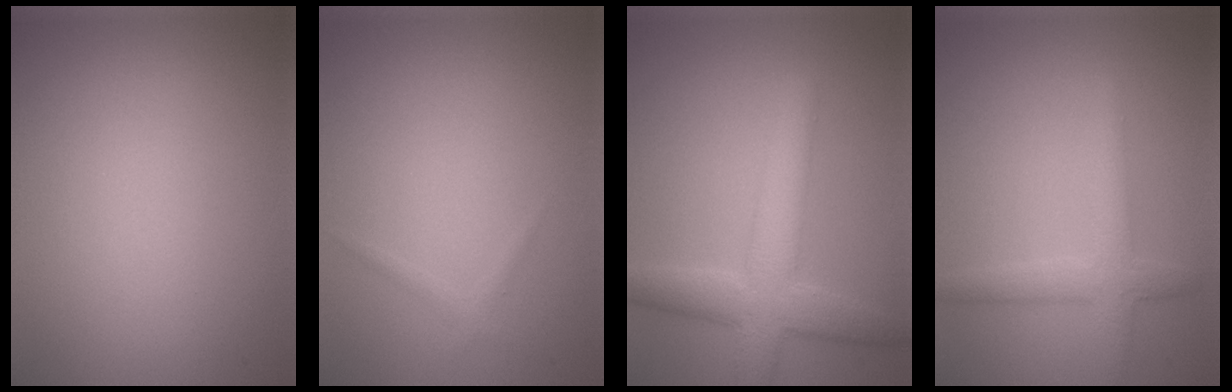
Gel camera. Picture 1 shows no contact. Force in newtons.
{"total": 0.7, "press": 0.7, "slide": 0.1}
{"total": 5.4, "press": 5.3, "slide": 0.2}
{"total": 2.8, "press": 2.8, "slide": 0.1}